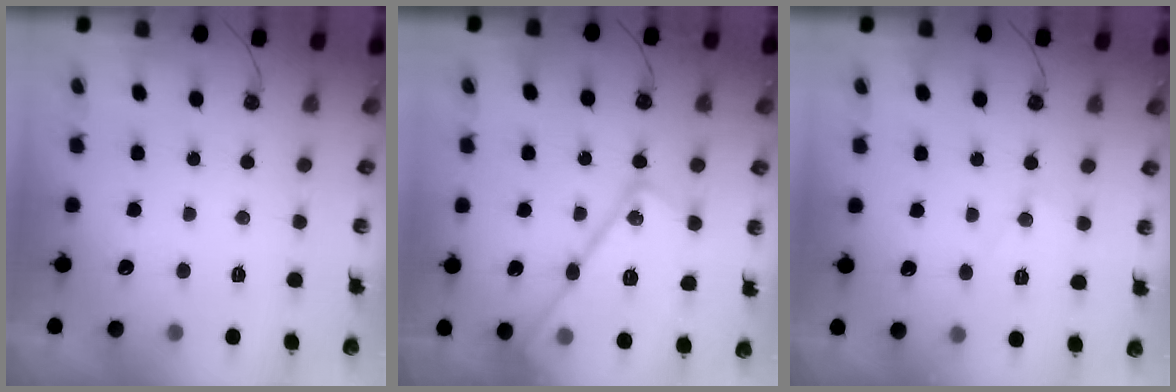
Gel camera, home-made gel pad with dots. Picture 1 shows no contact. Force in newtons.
{"total": 22.5, "press": 22.4, "slide": 2.1}
{"total": 7.4, "press": 7.4, "slide": 0.7}